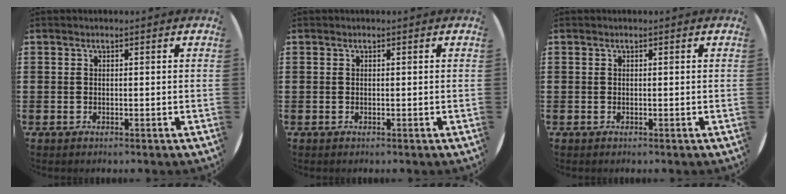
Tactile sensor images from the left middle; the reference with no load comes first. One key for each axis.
{"total": 0.0}
{"total": 0.0}